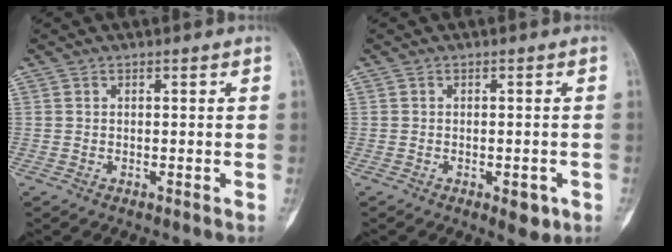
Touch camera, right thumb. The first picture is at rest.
{"total": 3.4, "force": [-1.4, 1.6, 2.6], "torque": [-0.020, 0.002, -0.011]}